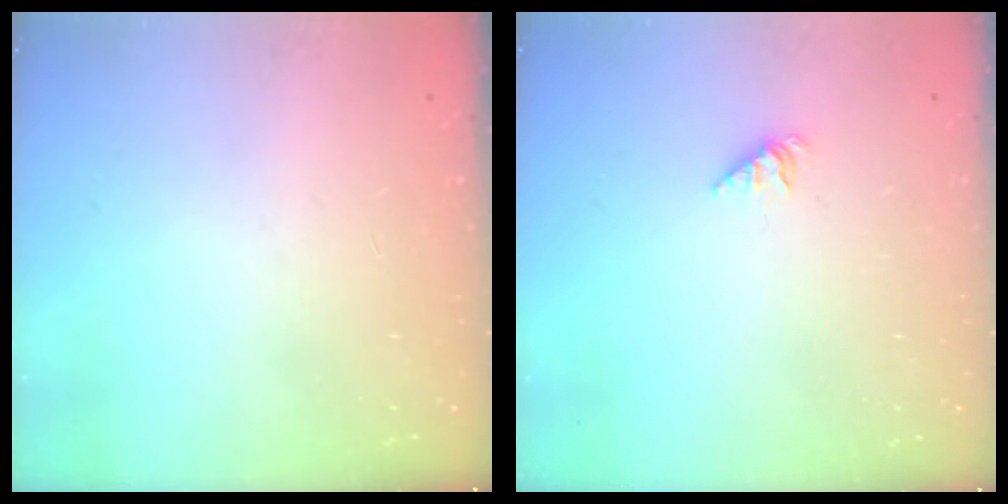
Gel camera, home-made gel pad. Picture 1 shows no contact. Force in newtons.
{"total": 1.9, "press": 1.9, "slide": 0.4}